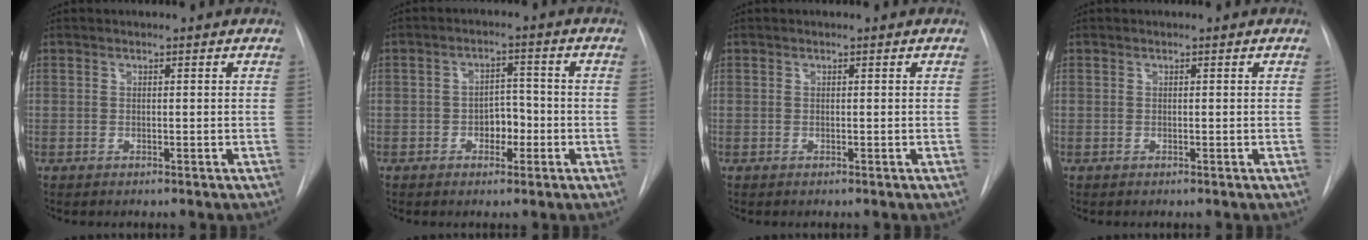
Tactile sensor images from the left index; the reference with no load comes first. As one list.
[{"total": 4.1, "force": [-1.8, 2.5, 2.7], "torque": [-0.034, 0.008, -0.027]}, {"total": 0.0}, {"total": 0.0}]